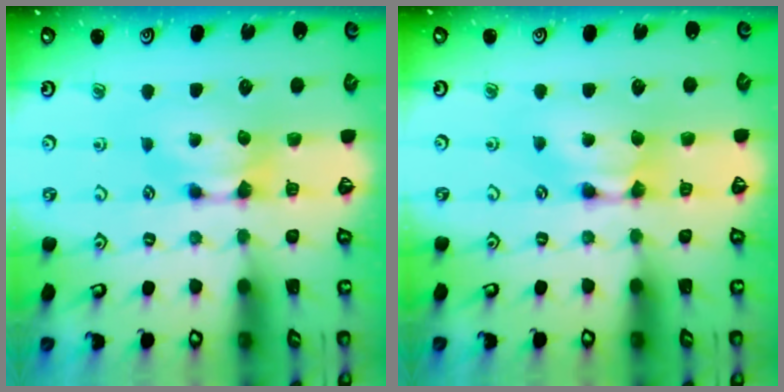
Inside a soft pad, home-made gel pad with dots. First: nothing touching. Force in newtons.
{"total": 1.6, "press": 1.6, "slide": 0.1}